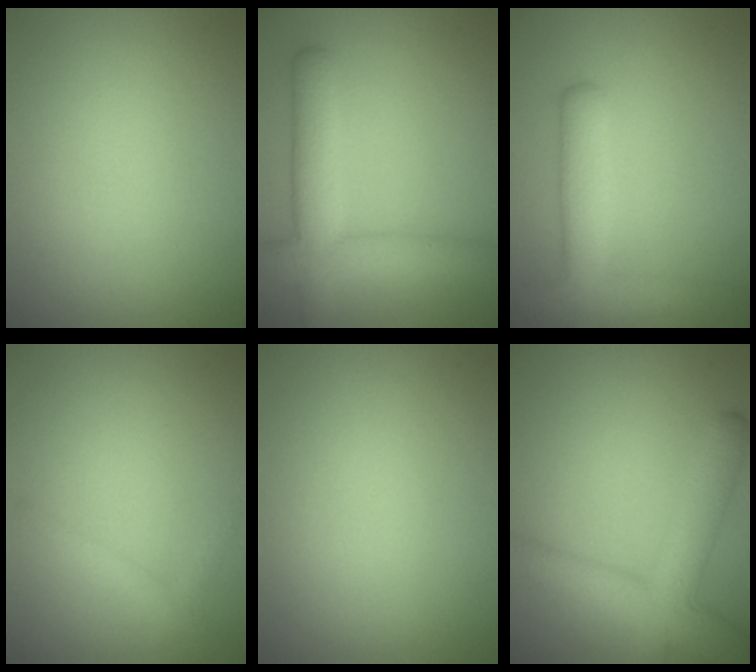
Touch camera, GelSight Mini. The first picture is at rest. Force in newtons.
{"total": 5.4, "press": 5.4, "slide": 0.3}
{"total": 4.3, "press": 4.3, "slide": 0.2}
{"total": 1.4, "press": 1.4, "slide": 0.1}
{"total": 0.0}
{"total": 6.4, "press": 6.4, "slide": 0.3}